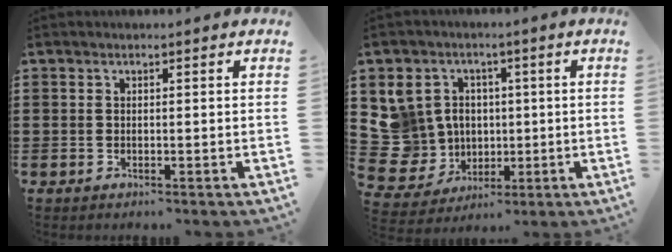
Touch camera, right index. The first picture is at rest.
{"total": 9.8, "force": [1.4, 9.4, 2.2], "torque": [-0.123, -0.002, 0.032]}